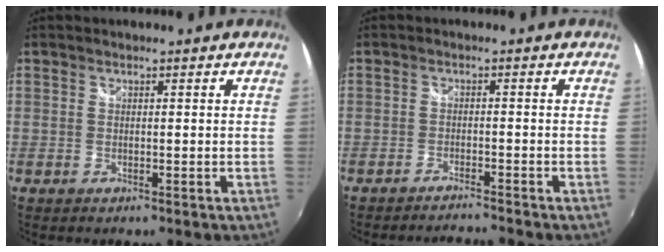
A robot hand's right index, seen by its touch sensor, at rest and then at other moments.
{"total": 3.6, "force": [-3.5, -0.2, 0.6], "torque": [-0.027, -0.007, -0.062]}